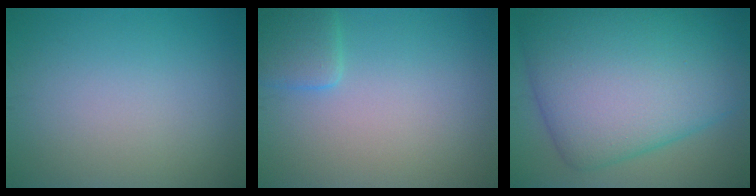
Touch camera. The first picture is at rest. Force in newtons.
{"total": 2.4, "press": 2.4, "slide": 0.3}
{"total": 14.6, "press": 14.6, "slide": 0.1}